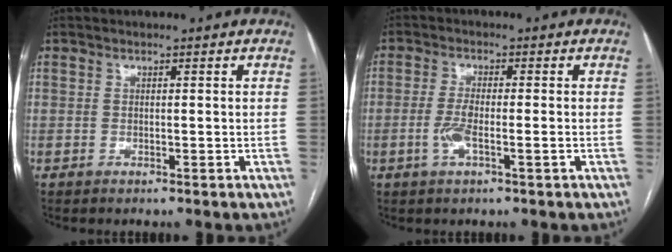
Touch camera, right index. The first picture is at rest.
{"total": 3.9, "force": [-1.2, 0.6, 3.6], "torque": [-0.078, -0.002, -0.023]}